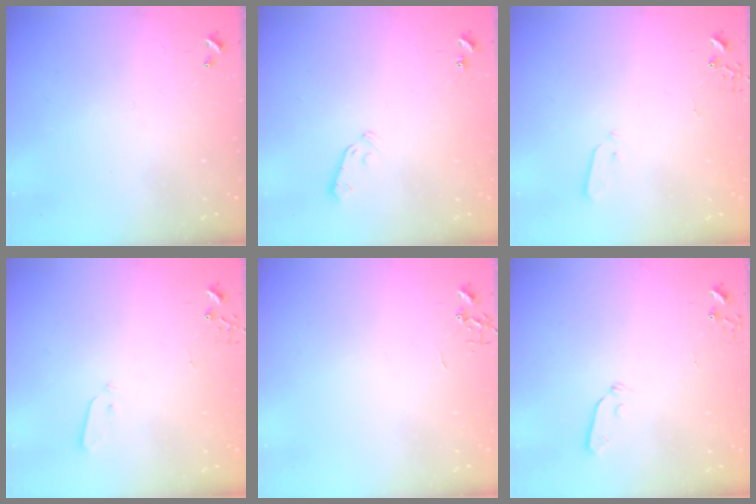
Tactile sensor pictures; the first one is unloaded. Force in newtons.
{"total": 3.8, "press": 3.7, "slide": 0.8}
{"total": 2.5, "press": 2.5, "slide": 0.4}
{"total": 2.5, "press": 2.5, "slide": 0.4}
{"total": 0.0}
{"total": 3.7, "press": 3.7, "slide": 0.4}